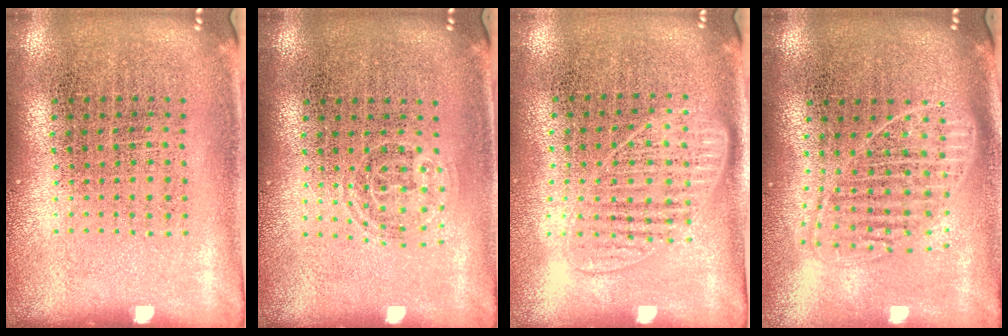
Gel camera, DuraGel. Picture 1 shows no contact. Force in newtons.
{"total": 0.8, "press": 0.5, "slide": 0.5}
{"total": 1.3, "press": 1.2, "slide": 0.5}
{"total": 1.8, "press": 1.6, "slide": 1.0}